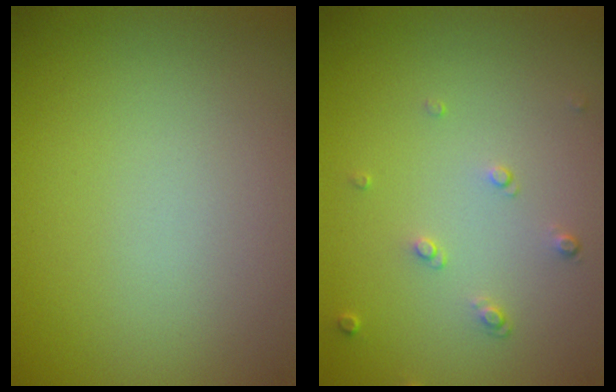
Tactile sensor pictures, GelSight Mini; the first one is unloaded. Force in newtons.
{"total": 1.1, "press": 0.8, "slide": 0.8}